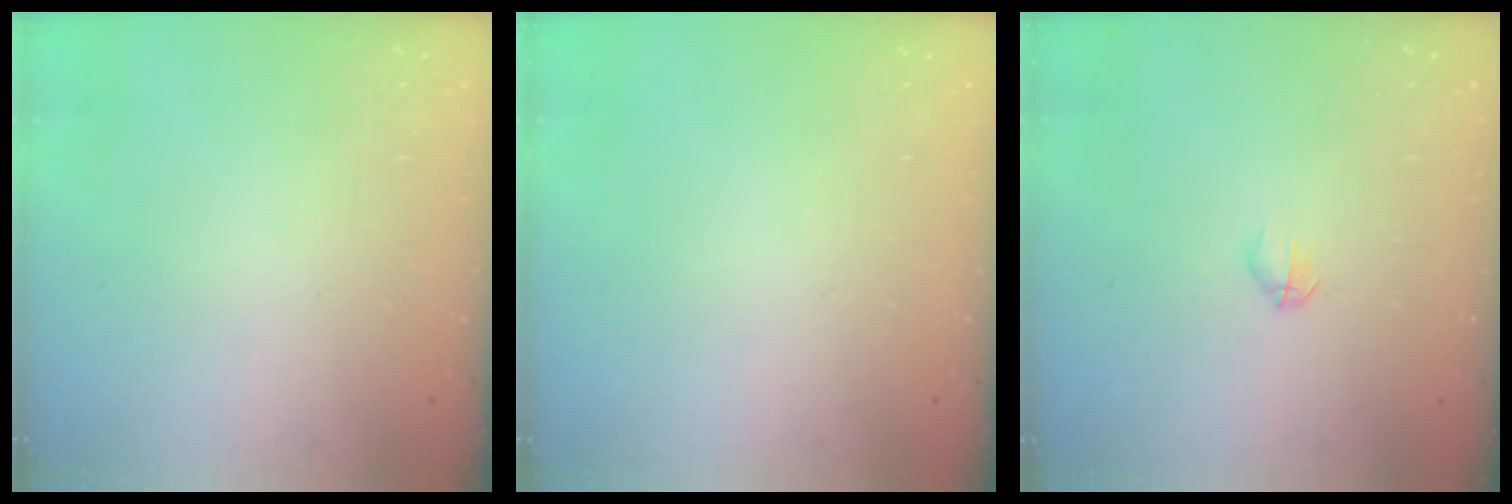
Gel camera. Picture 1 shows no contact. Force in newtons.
{"total": 0.0}
{"total": 2.8, "press": 2.7, "slide": 0.9}